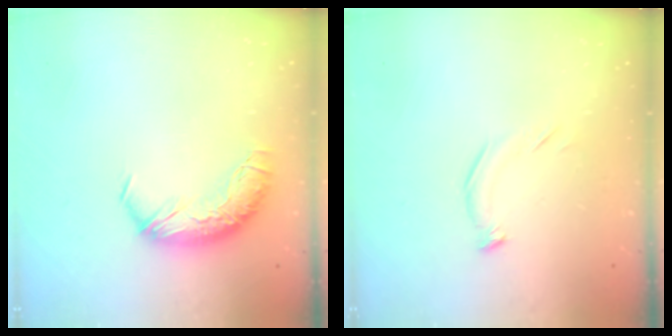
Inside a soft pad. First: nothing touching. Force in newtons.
{"total": 3.7, "press": 3.7, "slide": 0.6}